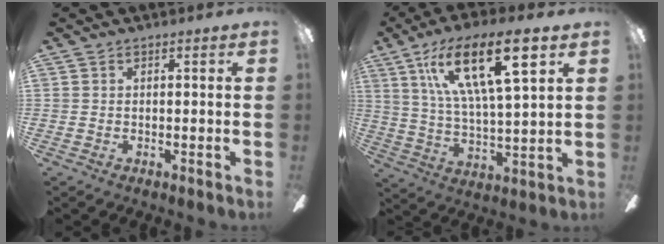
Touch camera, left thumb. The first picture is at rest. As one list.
[{"total": 20.4, "force": [10.7, 6.2, 16.2], "torque": [-0.296, -0.036, 0.164]}]